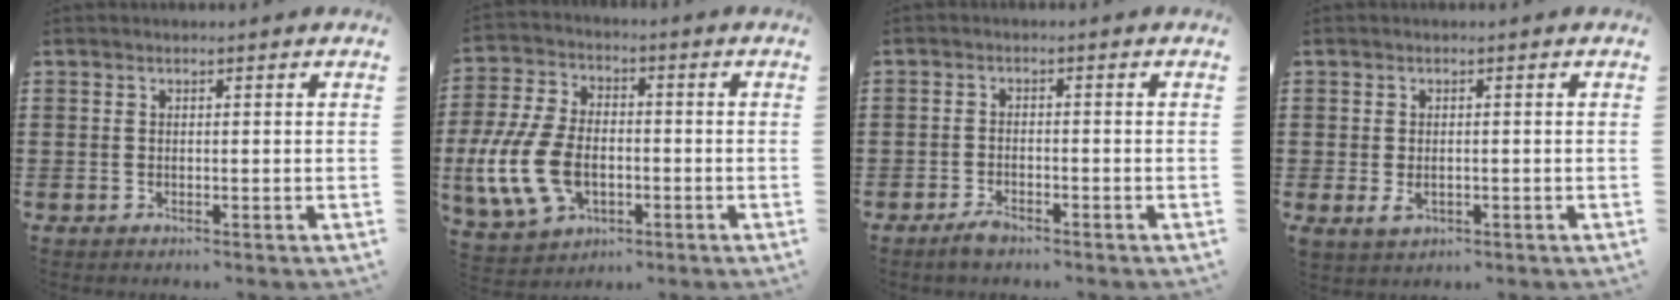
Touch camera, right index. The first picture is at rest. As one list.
[{"total": 11.6, "force": [-2.9, 7.2, 8.6], "torque": [-0.219, -0.004, -0.056]}, {"total": 2.0, "force": [-1.5, 0.7, 1.1], "torque": [-0.021, 0.002, -0.029]}, {"total": 1.9, "force": [-0.3, 1.0, 1.5], "torque": [-0.031, 0.001, -0.005]}]